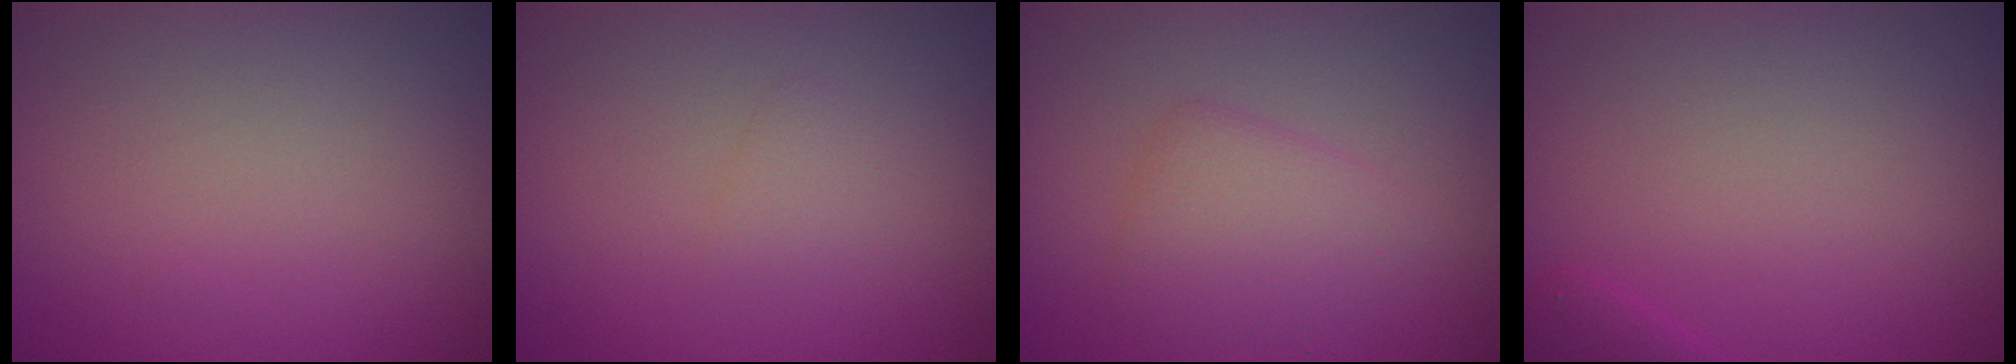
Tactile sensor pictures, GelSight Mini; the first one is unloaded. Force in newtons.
{"total": 0.9, "press": 0.9, "slide": 0.0}
{"total": 2.7, "press": 2.7, "slide": 0.1}
{"total": 1.2, "press": 1.2, "slide": 0.1}